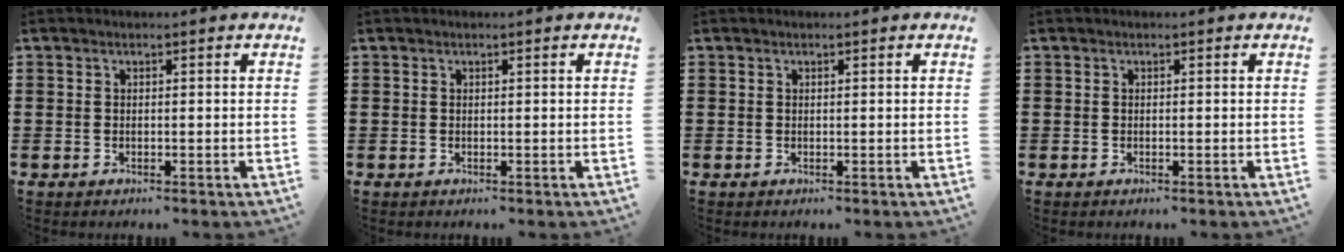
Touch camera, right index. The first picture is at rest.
{"total": 0.0}
{"total": 0.0}
{"total": 0.0}